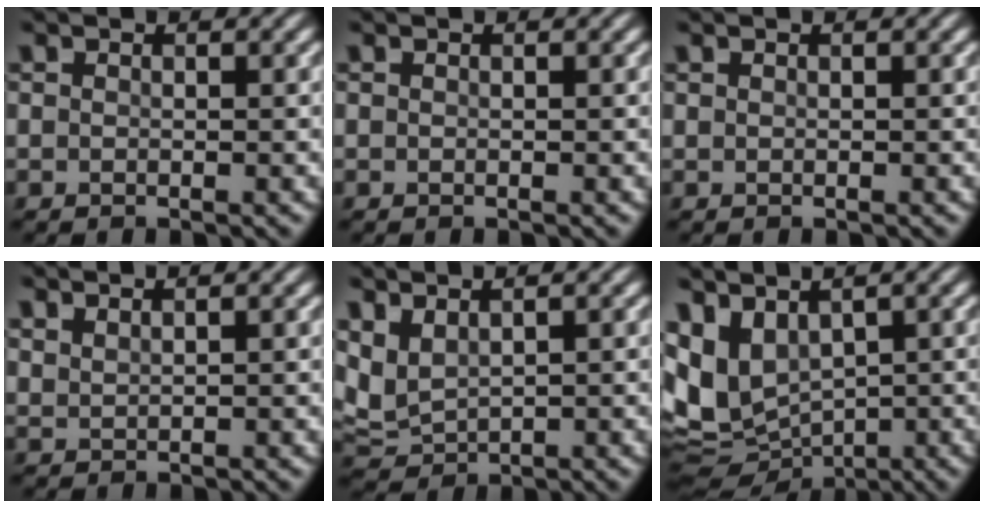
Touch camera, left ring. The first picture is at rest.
{"total": 0.0}
{"total": 0.0}
{"total": 1.7, "force": [1.5, 0.4, 0.6], "torque": [-0.004, 0.001, 0.023]}
{"total": 3.6, "force": [1.6, 2.0, 2.5], "torque": [-0.066, 0.005, 0.041]}
{"total": 9.1, "force": [0.7, 6.3, 6.5], "torque": [-0.134, -0.013, 0.041]}